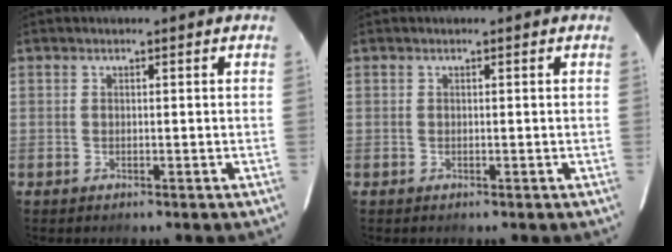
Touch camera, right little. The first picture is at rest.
{"total": 0.0}